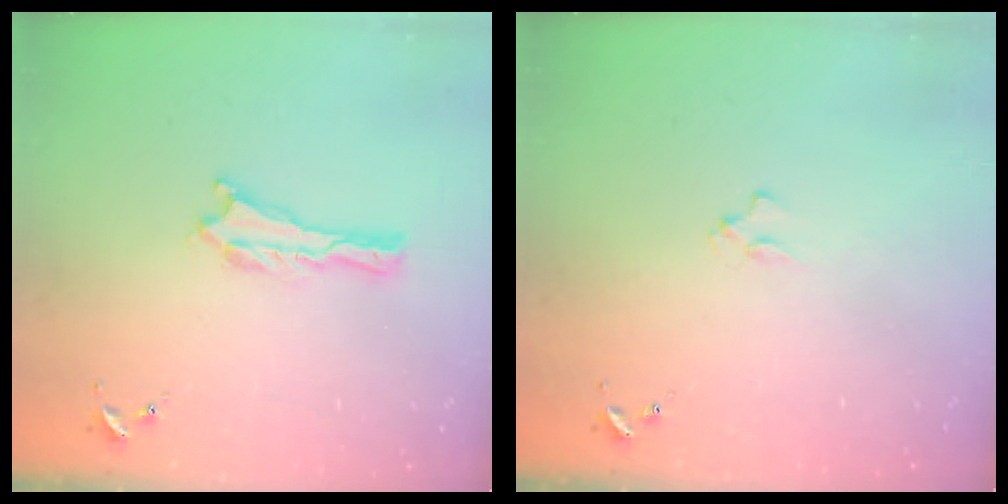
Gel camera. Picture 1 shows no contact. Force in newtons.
{"total": 1.3, "press": 1.3, "slide": 0.3}